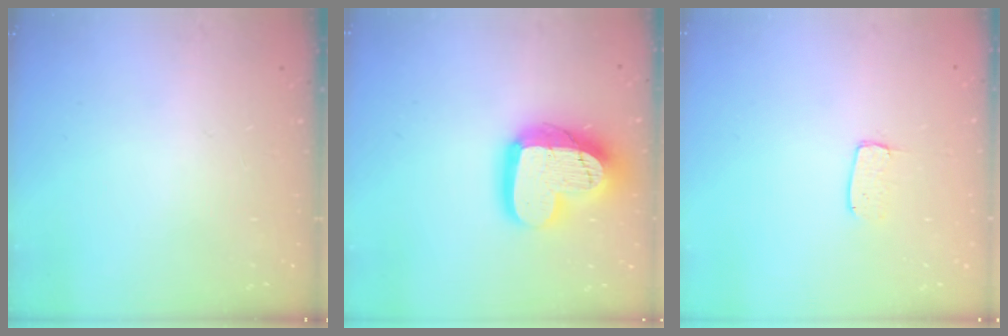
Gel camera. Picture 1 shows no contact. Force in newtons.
{"total": 19.9, "press": 19.9, "slide": 1.5}
{"total": 3.7, "press": 3.7, "slide": 0.3}